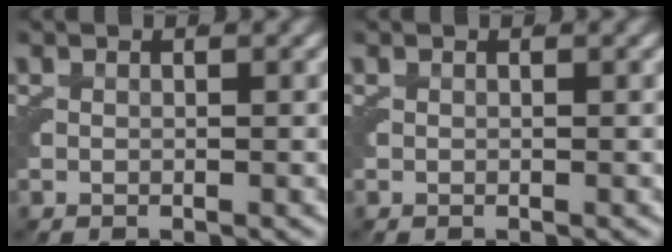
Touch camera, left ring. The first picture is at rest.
{"total": 0.0}